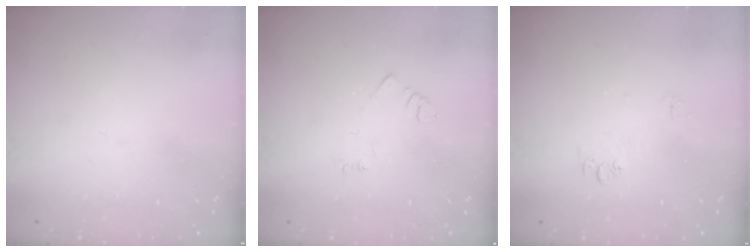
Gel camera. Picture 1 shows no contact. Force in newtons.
{"total": 2.7, "press": 2.7, "slide": 0.4}
{"total": 7.4, "press": 7.3, "slide": 0.8}